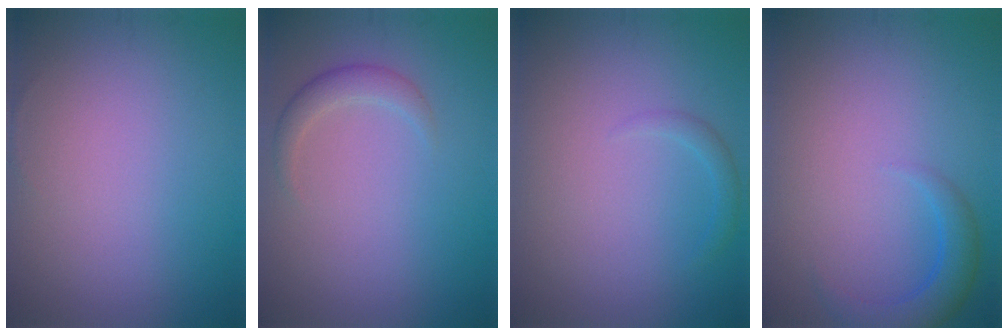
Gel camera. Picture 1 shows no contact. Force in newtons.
{"total": 1.8, "press": 1.8, "slide": 0.1}
{"total": 1.0, "press": 1.0, "slide": 0.1}
{"total": 2.8, "press": 2.8, "slide": 0.2}